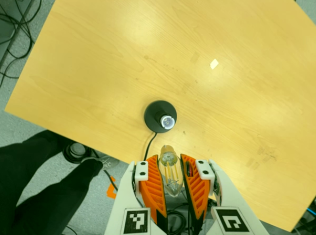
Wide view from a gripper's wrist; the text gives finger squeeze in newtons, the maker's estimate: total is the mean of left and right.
{"total": 21.8, "left": 24.8, "right": 18.8}